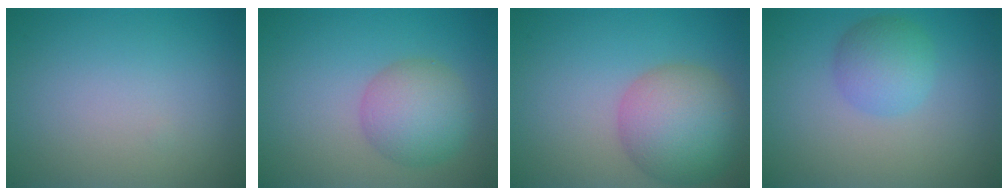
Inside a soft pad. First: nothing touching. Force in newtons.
{"total": 4.8, "press": 4.8, "slide": 0.1}
{"total": 7.3, "press": 7.3, "slide": 0.3}
{"total": 3.2, "press": 3.2, "slide": 0.0}